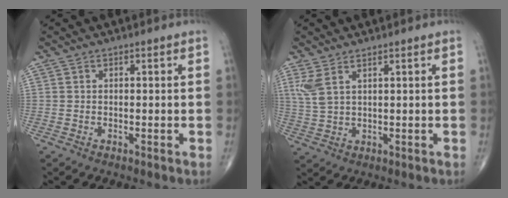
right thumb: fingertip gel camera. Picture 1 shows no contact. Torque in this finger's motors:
{"motor_torque": [0.07, 0.23, 0.48, 0.55, 0.09]}